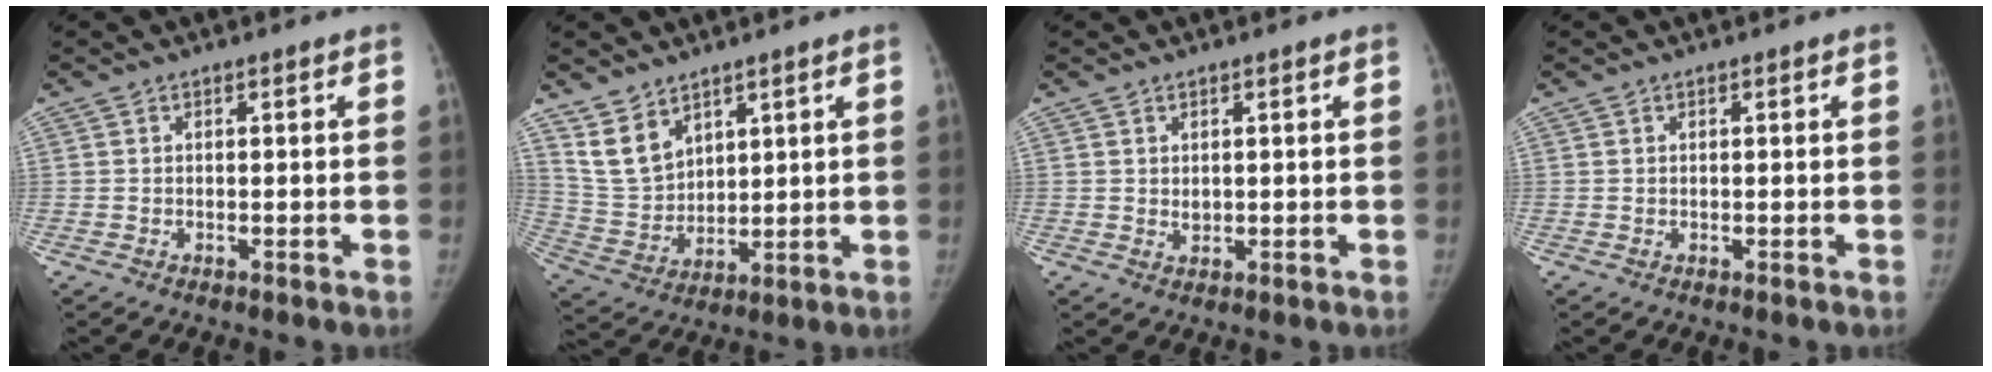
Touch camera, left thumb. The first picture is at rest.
{"total": 8.5, "force": [5.9, 5.1, 3.3], "torque": [-0.047, -0.035, 0.137]}
{"total": 1.3, "force": [0.4, 1.0, 0.8], "torque": [-0.008, -0.005, 0.010]}
{"total": 0.0}